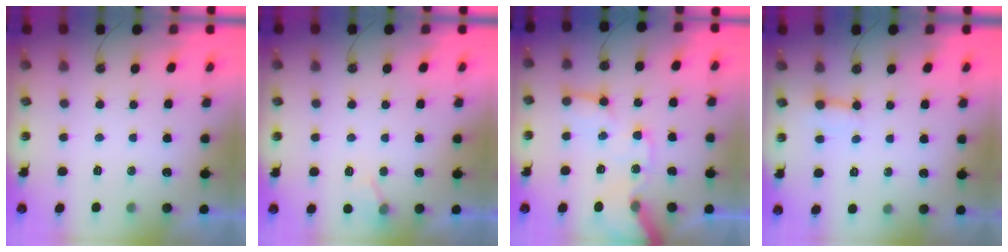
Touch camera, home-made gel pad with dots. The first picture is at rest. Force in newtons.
{"total": 5.8, "press": 5.8, "slide": 0.8}
{"total": 16.4, "press": 16.2, "slide": 2.5}
{"total": 3.0, "press": 2.9, "slide": 0.3}